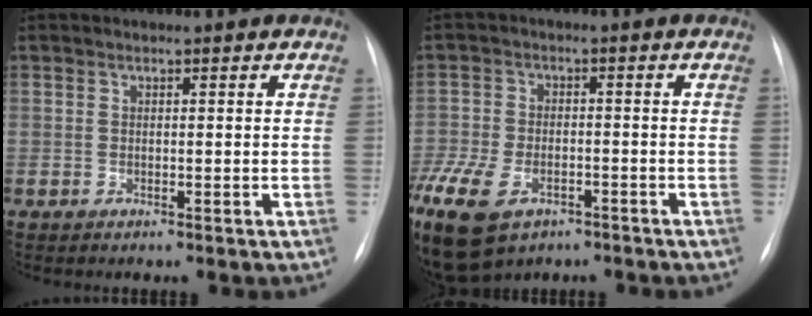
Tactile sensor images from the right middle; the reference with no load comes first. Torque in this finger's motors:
{"motor_torque": [1.08, -1.06, 1.05, 0.21]}